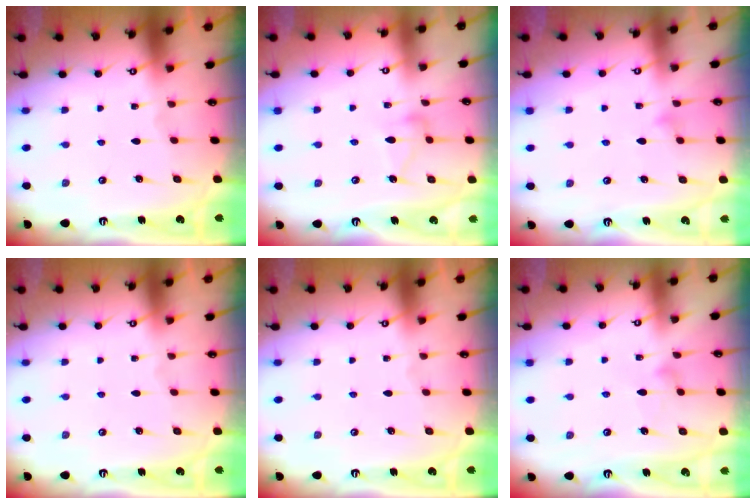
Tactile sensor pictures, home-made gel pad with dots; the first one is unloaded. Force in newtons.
{"total": 9.1, "press": 9.1, "slide": 0.5}
{"total": 5.1, "press": 5.1, "slide": 0.4}
{"total": 0.0}
{"total": 0.0}
{"total": 7.8, "press": 7.8, "slide": 0.4}